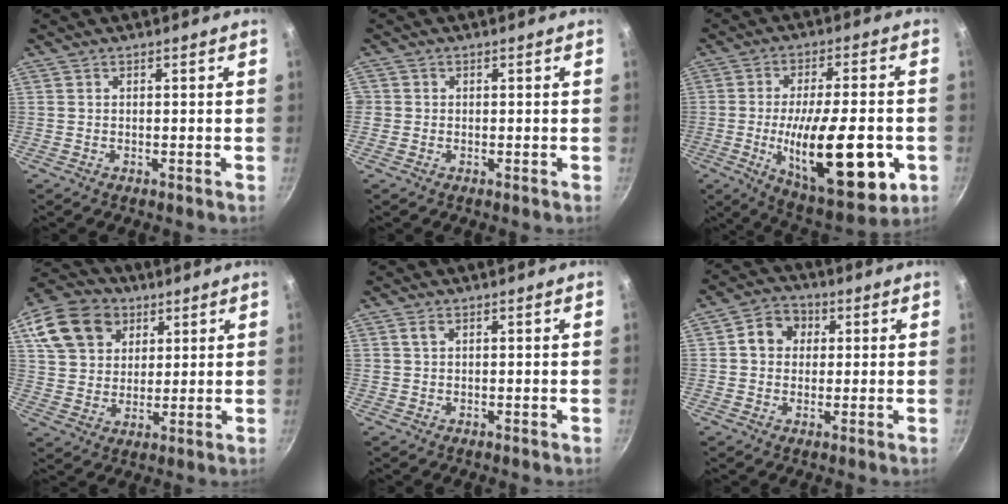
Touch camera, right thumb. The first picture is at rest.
{"total": 1.3, "force": [-0.2, 1.2, 0.2], "torque": [0.003, 0.003, -0.006]}
{"total": 22.9, "force": [-5.2, 7.9, 20.9], "torque": [-0.307, 0.001, -0.074]}
{"total": 17.0, "force": [8.1, 12.7, 7.8], "torque": [-0.145, 0.008, 0.148]}
{"total": 1.4, "force": [0.7, 0.9, 0.9], "torque": [-0.013, 0.002, 0.013]}
{"total": 6.8, "force": [1.5, 5.8, 3.2], "torque": [-0.019, 0.009, 0.012]}